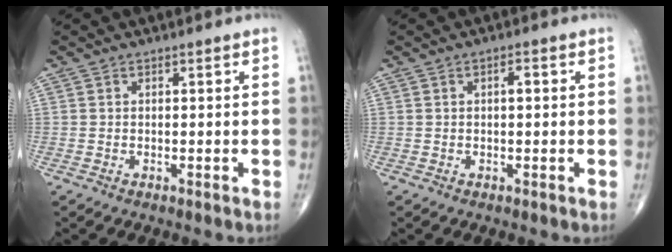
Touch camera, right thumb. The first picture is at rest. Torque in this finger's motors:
{"motor_torque": [0.05, -0.08, 0.14, 0.04, 0.03]}